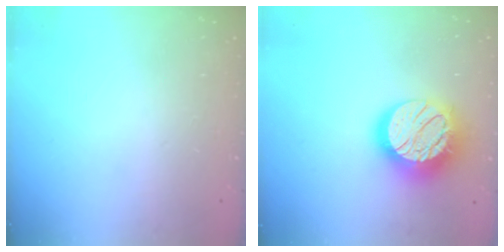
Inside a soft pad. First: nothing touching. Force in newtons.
{"total": 18.6, "press": 18.6, "slide": 1.2}